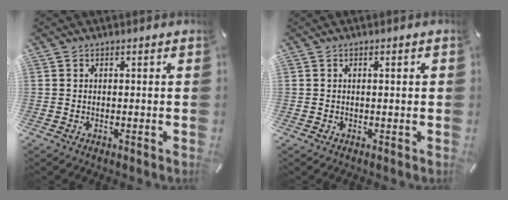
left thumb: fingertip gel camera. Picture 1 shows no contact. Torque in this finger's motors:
{"motor_torque": [-0.11, -0.01, -0.01, 0.05, 0.03]}